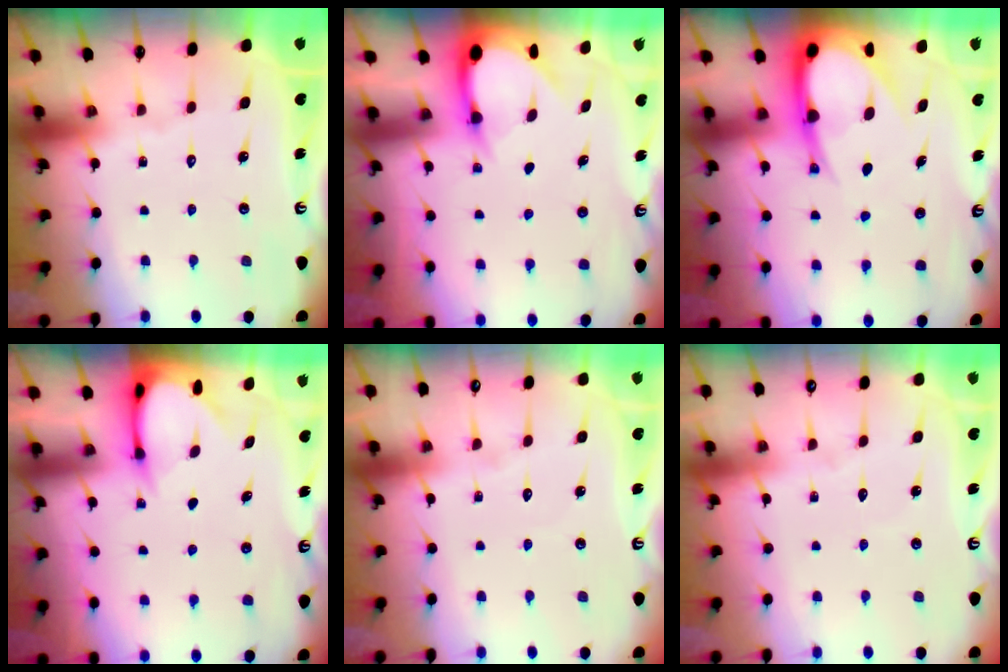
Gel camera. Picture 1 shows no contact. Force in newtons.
{"total": 3.5, "press": 3.5, "slide": 0.2}
{"total": 11.4, "press": 11.3, "slide": 1.4}
{"total": 3.6, "press": 3.6, "slide": 0.3}
{"total": 2.0, "press": 2.0, "slide": 0.2}
{"total": 2.1, "press": 2.1, "slide": 0.3}